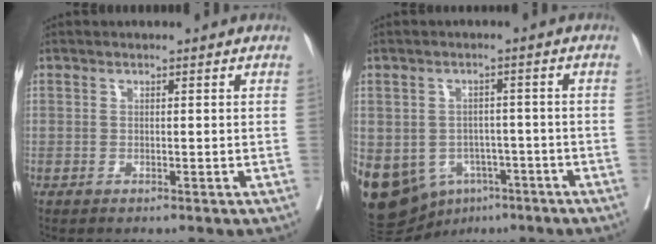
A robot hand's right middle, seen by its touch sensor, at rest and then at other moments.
{"total": 19.4, "force": [-8.8, 14.6, 9.2], "torque": [-0.247, -0.002, -0.115]}